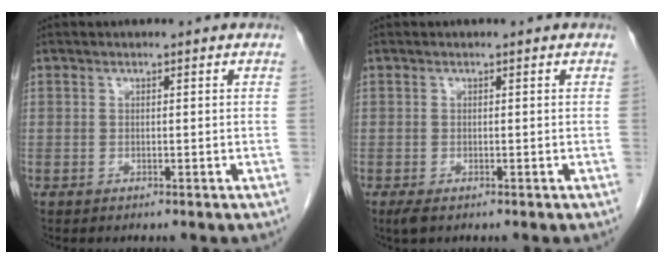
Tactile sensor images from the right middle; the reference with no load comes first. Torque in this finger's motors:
{"motor_torque": [0.40, -0.20, 0.00, 0.02]}